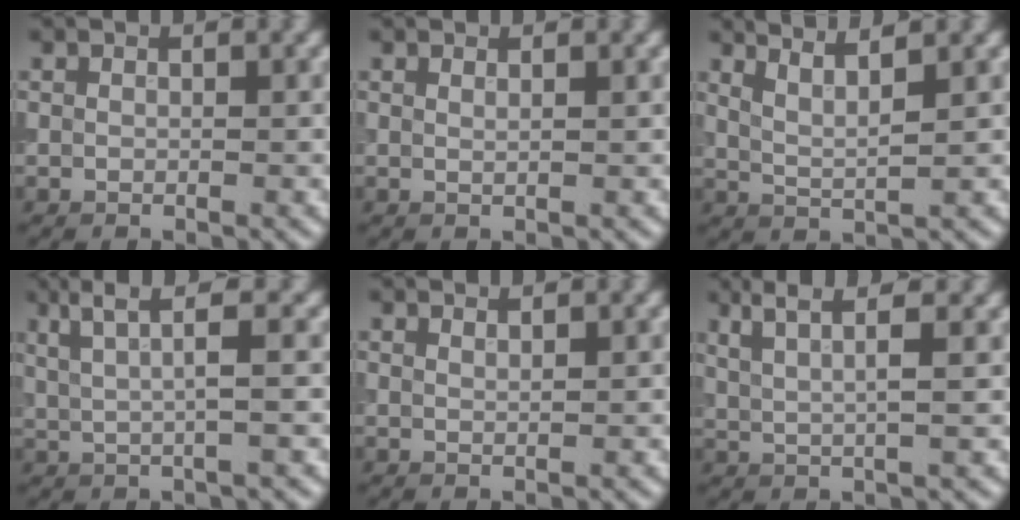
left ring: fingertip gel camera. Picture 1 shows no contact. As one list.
[{"total": 0.8, "force": [0.5, 0.3, 0.5], "torque": [0.000, -0.001, 0.005]}, {"total": 3.5, "force": [2.7, 0.6, 2.1], "torque": [-0.031, 0.011, 0.039]}, {"total": 3.9, "force": [1.7, 0.5, 3.5], "torque": [-0.061, 0.004, 0.034]}, {"total": 1.2, "force": [1.0, 0.3, 0.6], "torque": [0.002, 0.001, 0.007]}, {"total": 4.4, "force": [2.9, 0.9, 3.2], "torque": [-0.050, 0.011, 0.040]}]